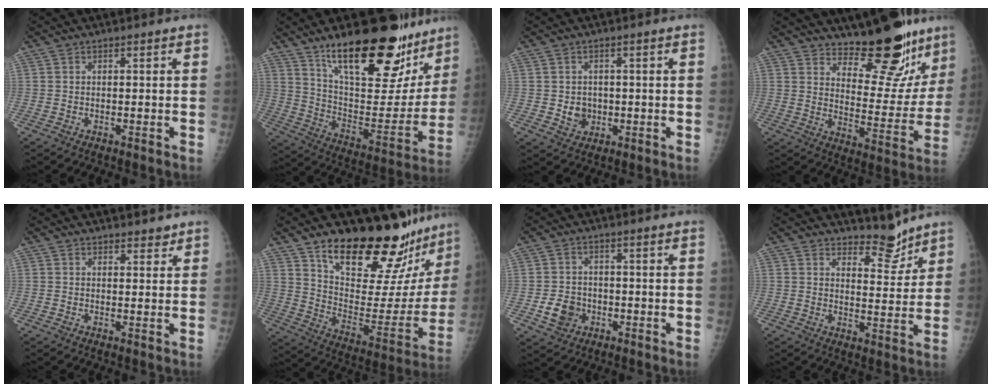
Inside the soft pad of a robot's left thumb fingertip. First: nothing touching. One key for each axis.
{"total": 29.1, "fx": 19.8, "fy": 11.0, "fz": 18.2, "tx": -0.226, "ty": -0.086, "tz": 0.312}
{"total": 3.7, "fx": -0.3, "fy": 3.3, "fz": 1.6, "tx": -0.007, "ty": 0.002, "tz": 0.003}
{"total": 17.1, "fx": 14.1, "fy": 5.8, "fz": 7.8, "tx": -0.052, "ty": -0.122, "tz": 0.197}
{"total": 2.1, "fx": 1.8, "fy": 0.9, "fz": 0.6, "tx": 0.007, "ty": -0.012, "tz": 0.022}
{"total": 26.8, "fx": 21.9, "fy": 8.3, "fz": 13.1, "tx": -0.151, "ty": -0.139, "tz": 0.317}
{"total": 5.4, "fx": -1.6, "fy": 4.6, "fz": 2.3, "tx": -0.025, "ty": 0.009, "tz": -0.023}
{"total": 6.0, "fx": 5.5, "fy": 2.0, "fz": 1.4, "tx": 0.005, "ty": -0.051, "tz": 0.090}